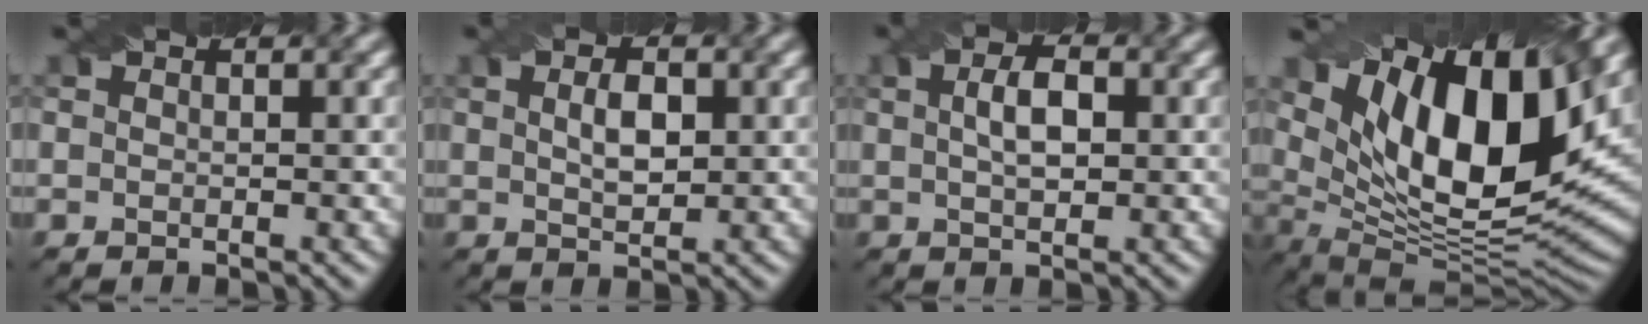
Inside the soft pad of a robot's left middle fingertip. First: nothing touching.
{"total": 2.5, "force": [0.4, 1.3, 2.1], "torque": [-0.044, 0.003, 0.012]}
{"total": 3.2, "force": [0.5, 1.5, 2.8], "torque": [-0.057, 0.006, 0.010]}
{"total": 16.2, "force": [6.9, 6.8, 13.0], "torque": [-0.230, 0.020, 0.124]}